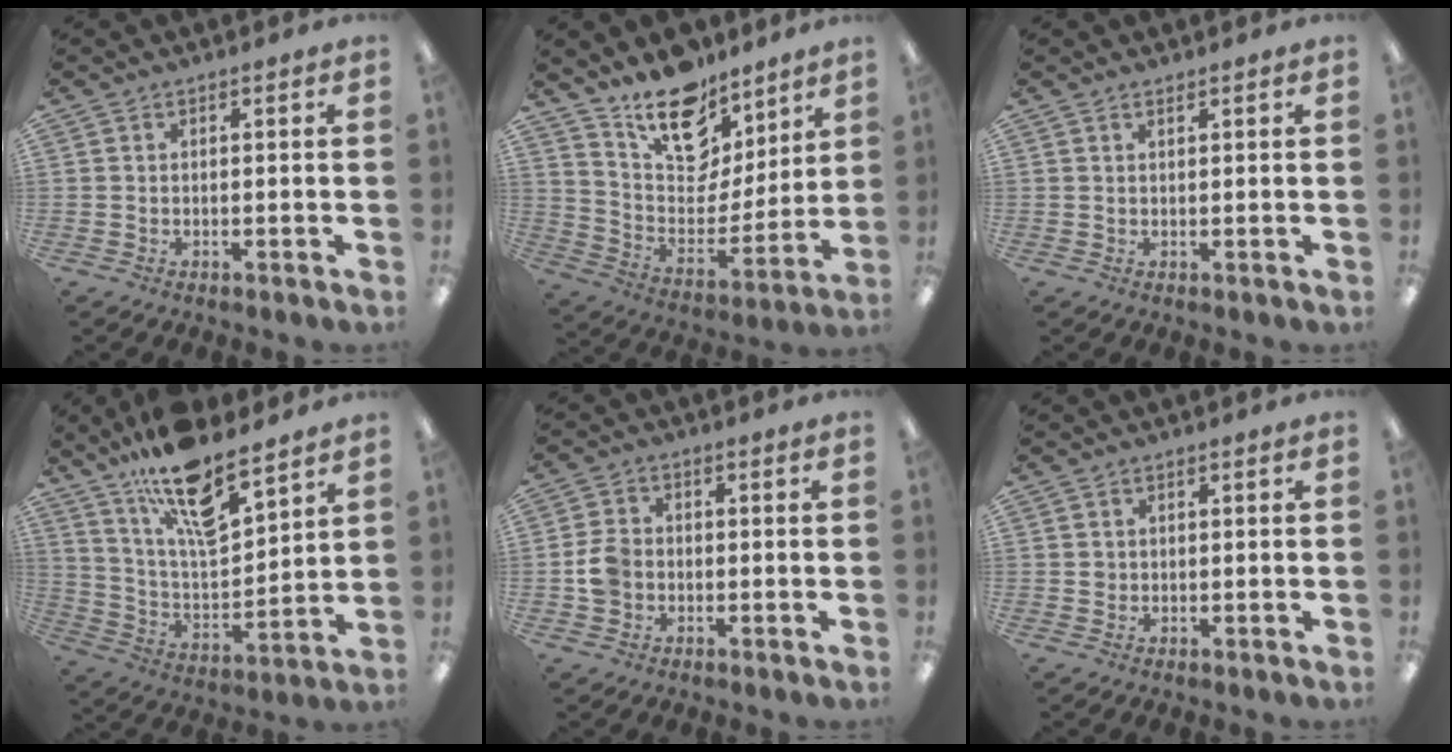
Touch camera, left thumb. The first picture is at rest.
{"total": 17.5, "force": [13.1, 9.6, 6.6], "torque": [-0.110, -0.094, 0.240]}
{"total": 0.8, "force": [0.7, 0.3, 0.2], "torque": [-0.004, 0.000, 0.014]}
{"total": 17.9, "force": [13.2, 6.1, 10.4], "torque": [-0.178, -0.083, 0.227]}
{"total": 5.5, "force": [-0.9, 4.6, 2.9], "torque": [-0.057, 0.010, -0.015]}
{"total": 1.1, "force": [0.2, 1.1, 0.1], "torque": [-0.004, 0.007, 0.001]}